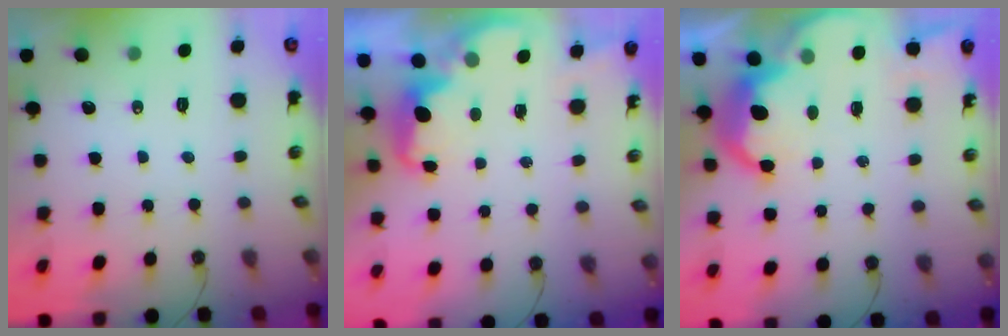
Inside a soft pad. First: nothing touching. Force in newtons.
{"total": 2.3, "press": 2.2, "slide": 0.6}
{"total": 10.7, "press": 10.6, "slide": 1.2}